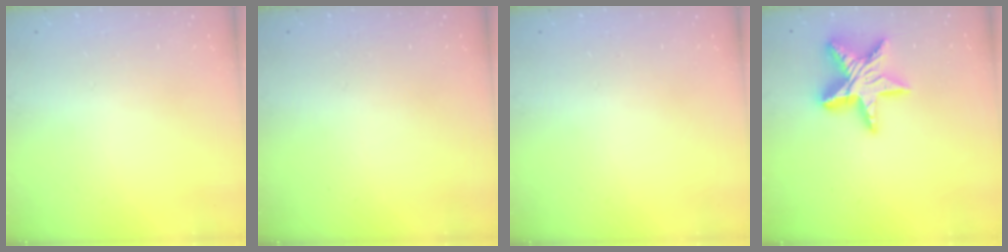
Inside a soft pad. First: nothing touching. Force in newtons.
{"total": 0.0}
{"total": 0.0}
{"total": 16.1, "press": 16.1, "slide": 1.2}